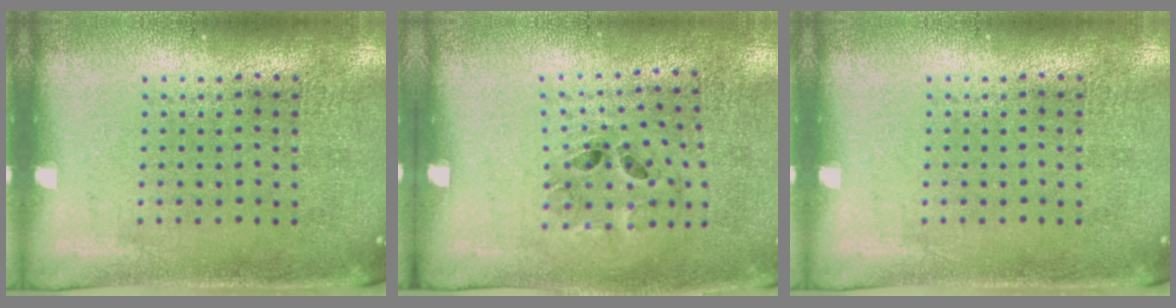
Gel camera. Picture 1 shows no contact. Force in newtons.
{"total": 1.3, "press": 0.7, "slide": 1.1}
{"total": 0.0}